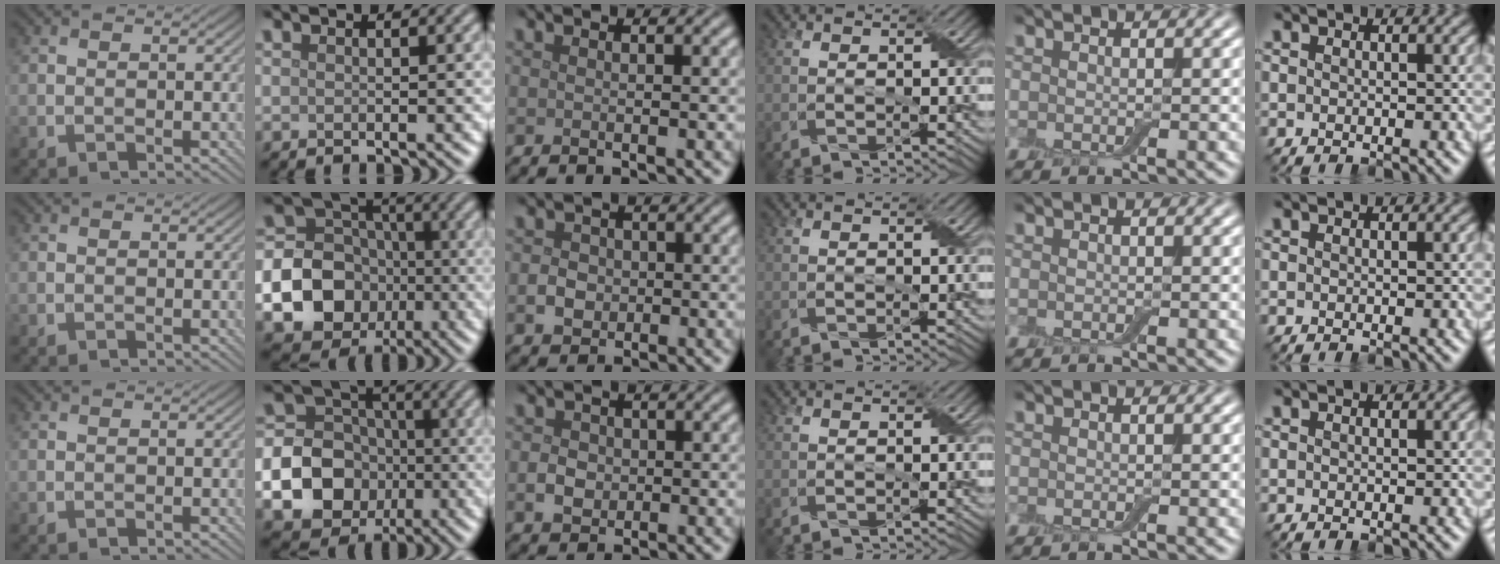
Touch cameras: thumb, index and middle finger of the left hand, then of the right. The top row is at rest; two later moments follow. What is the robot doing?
{"motion": "fold", "object": "aluminum foil"}